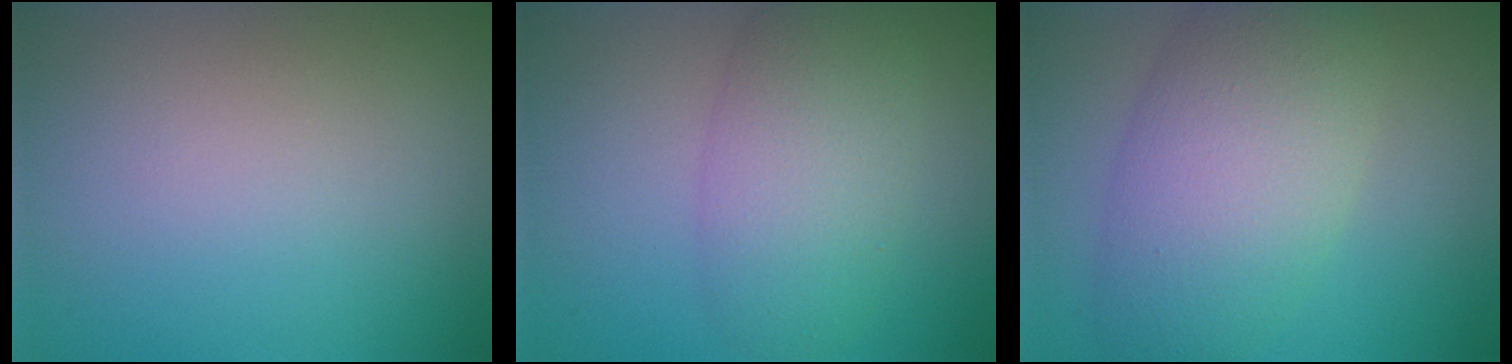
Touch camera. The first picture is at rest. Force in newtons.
{"total": 5.4, "press": 5.4, "slide": 0.2}
{"total": 7.9, "press": 7.9, "slide": 0.4}